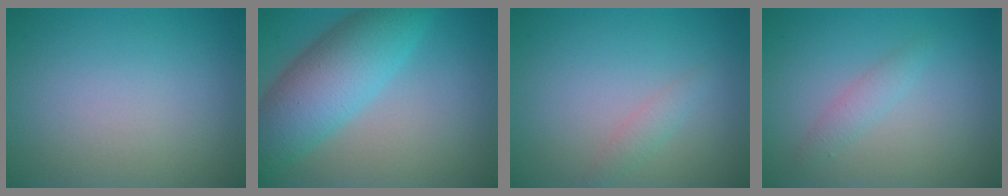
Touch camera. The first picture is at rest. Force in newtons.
{"total": 8.3, "press": 8.3, "slide": 0.4}
{"total": 1.2, "press": 1.2, "slide": 0.1}
{"total": 1.4, "press": 1.4, "slide": 0.1}